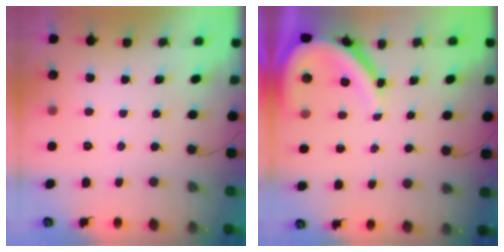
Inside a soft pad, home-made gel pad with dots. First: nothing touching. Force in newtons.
{"total": 8.7, "press": 8.6, "slide": 1.0}